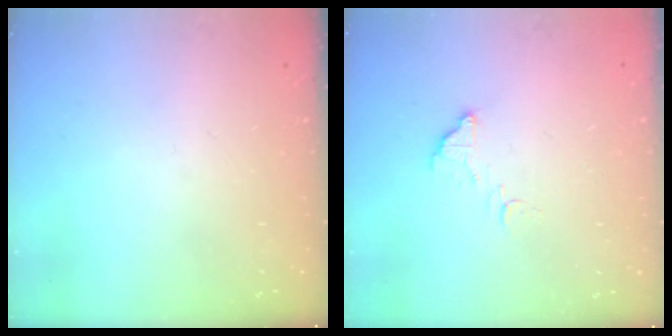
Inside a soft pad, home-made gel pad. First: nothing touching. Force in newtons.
{"total": 5.3, "press": 5.3, "slide": 0.2}